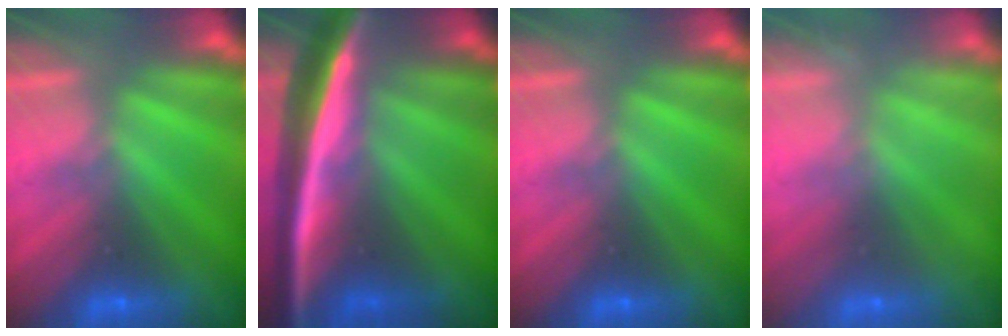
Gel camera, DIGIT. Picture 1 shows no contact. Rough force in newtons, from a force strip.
{"total": 7.4}
{"total": 0.0}
{"total": 2.4}